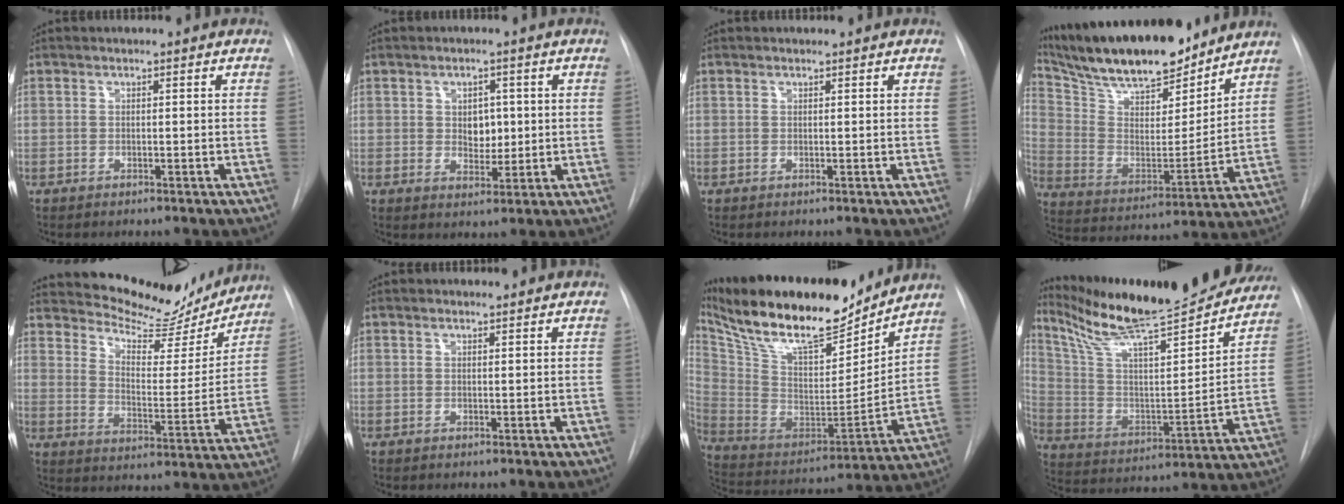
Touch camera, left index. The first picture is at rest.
{"total": 3.8, "force": [0.7, 2.7, 2.6], "torque": [-0.031, 0.002, 0.016]}
{"total": 0.0}
{"total": 23.2, "force": [20.0, 5.2, 10.6], "torque": [-0.197, 0.004, 0.327]}
{"total": 17.3, "force": [16.2, 4.4, 4.1], "torque": [-0.058, -0.031, 0.219]}
{"total": 0.7, "force": [0.7, 0.2, 0.0], "torque": [-0.008, -0.001, 0.011]}
{"total": 24.5, "force": [20.2, 6.0, 12.5], "torque": [-0.236, -0.001, 0.340]}
{"total": 27.0, "force": [24.2, 2.7, 11.7], "torque": [-0.199, -0.040, 0.360]}